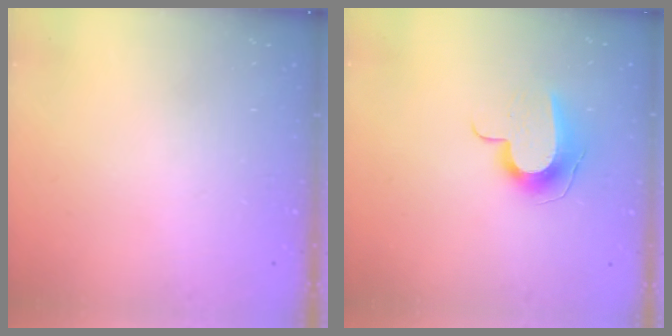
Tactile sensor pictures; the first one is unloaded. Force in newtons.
{"total": 9.6, "press": 9.6, "slide": 0.3}